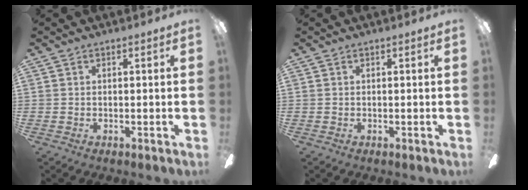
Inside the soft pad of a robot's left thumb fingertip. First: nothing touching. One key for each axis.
{"total": 0.0}